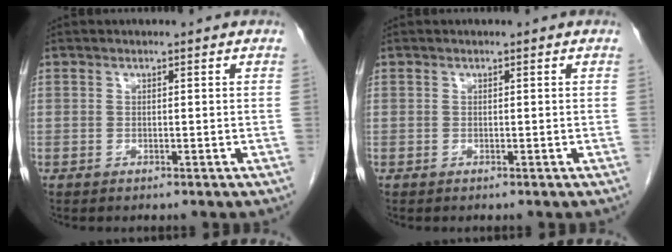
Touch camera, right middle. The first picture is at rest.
{"total": 0.0}